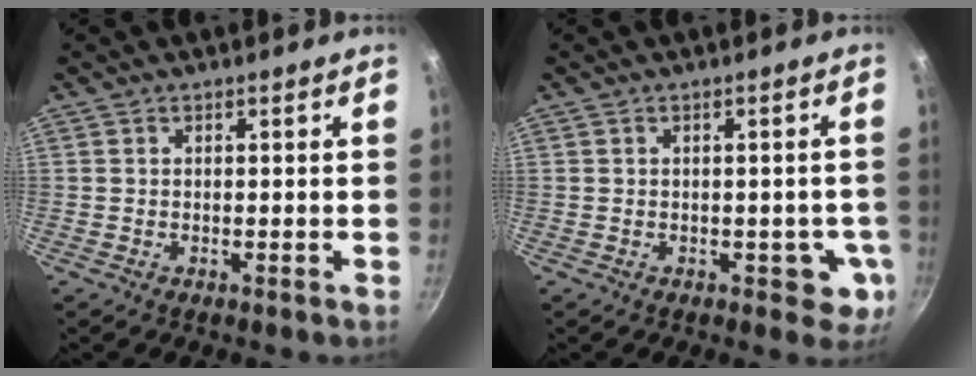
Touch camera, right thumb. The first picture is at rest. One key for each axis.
{"total": 4.8, "fx": -0.9, "fy": 3.2, "fz": 3.4, "tx": -0.011, "ty": 0.004, "tz": -0.009}